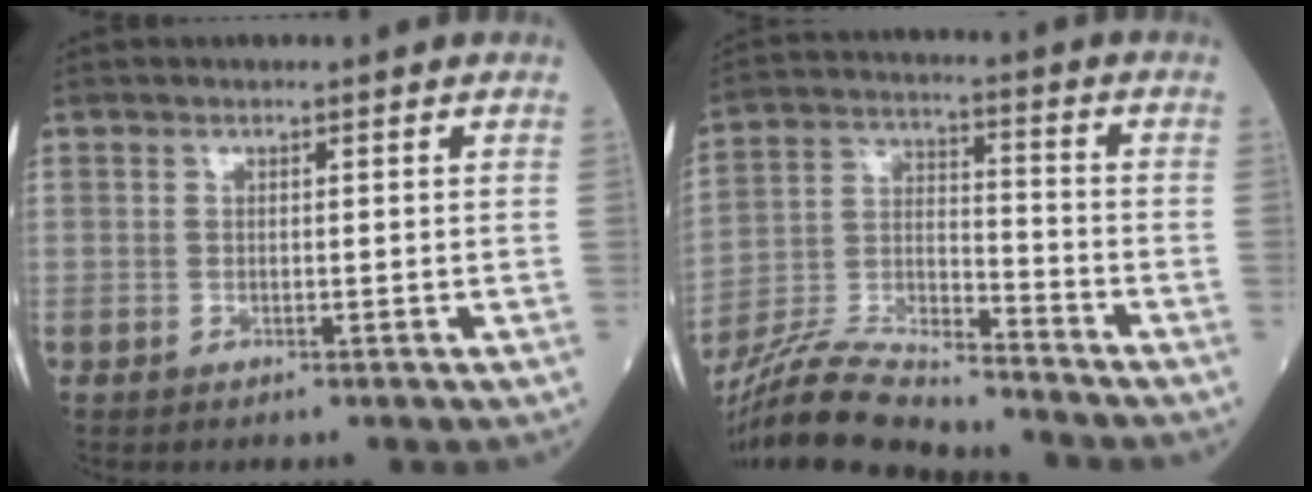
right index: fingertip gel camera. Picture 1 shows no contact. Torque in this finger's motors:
{"motor_torque": [0.33, -1.08, -0.48, -0.21]}